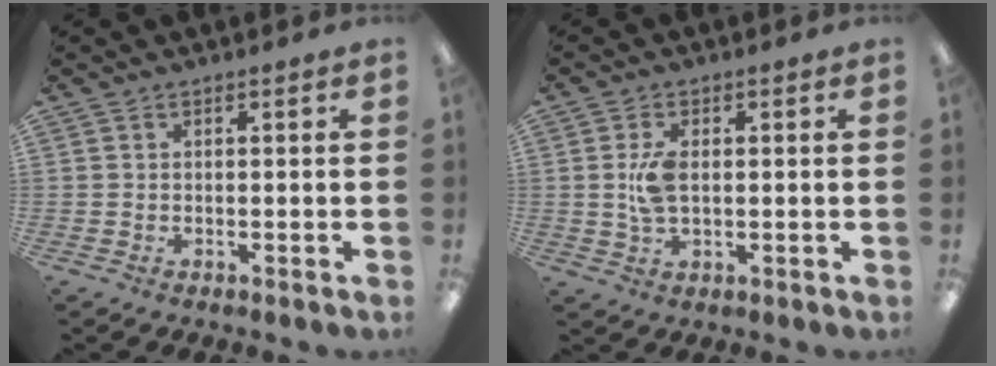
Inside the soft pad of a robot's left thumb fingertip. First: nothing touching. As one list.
[{"total": 6.7, "force": [0.6, 3.7, 5.5], "torque": [-0.113, 0.004, 0.004]}]